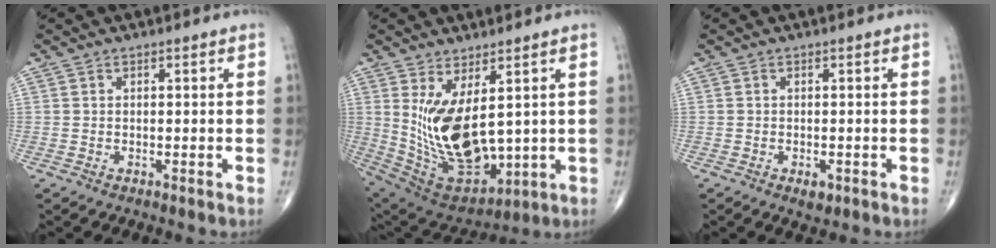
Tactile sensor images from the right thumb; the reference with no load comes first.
{"total": 16.4, "force": [2.4, 8.0, 14.1], "torque": [-0.242, -0.032, 0.079]}
{"total": 1.9, "force": [-0.9, 1.0, 1.3], "torque": [-0.019, -0.002, -0.009]}